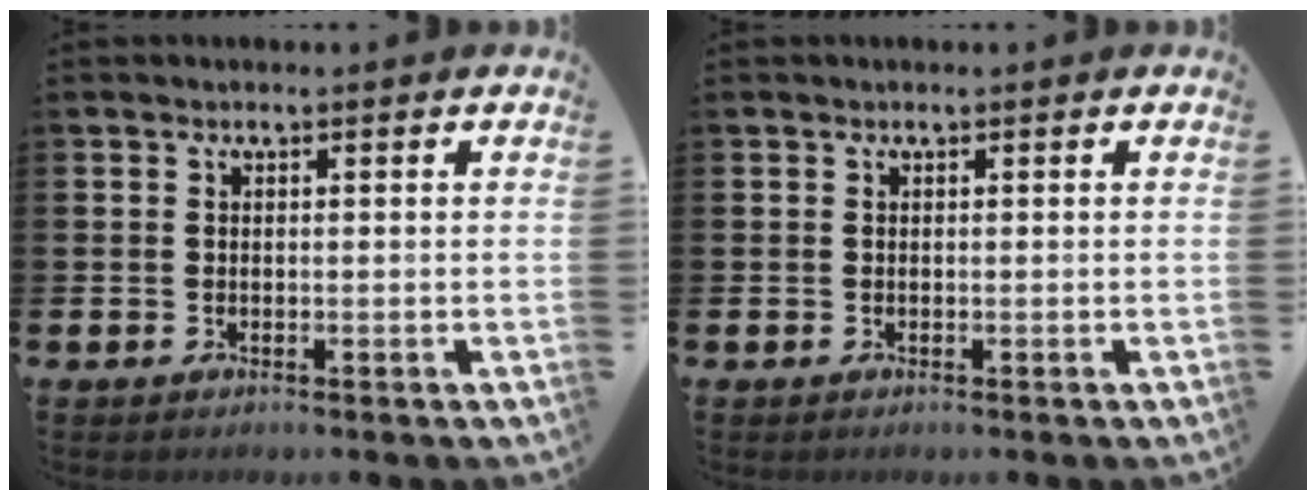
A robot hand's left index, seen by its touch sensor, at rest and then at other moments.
{"total": 0.0}